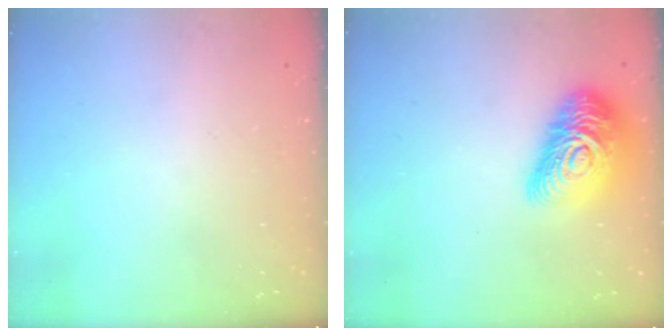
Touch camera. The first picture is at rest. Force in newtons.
{"total": 19.8, "press": 19.7, "slide": 1.1}